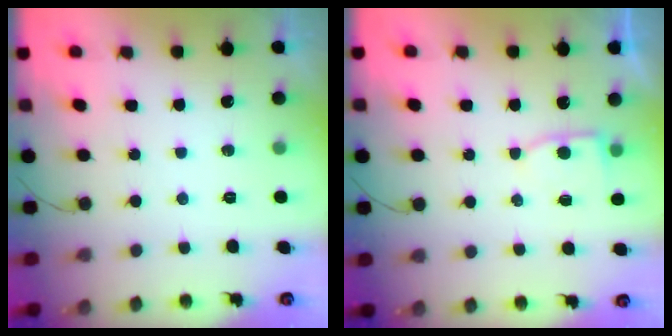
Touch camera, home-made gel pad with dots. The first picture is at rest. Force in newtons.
{"total": 4.5, "press": 4.4, "slide": 0.3}